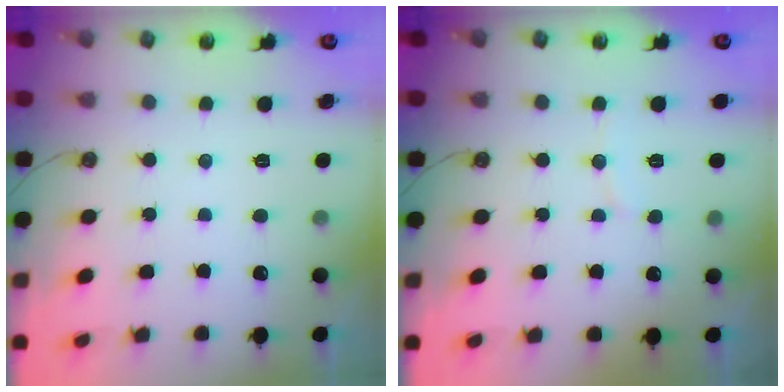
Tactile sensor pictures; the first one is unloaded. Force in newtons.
{"total": 4.4, "press": 4.4, "slide": 0.5}